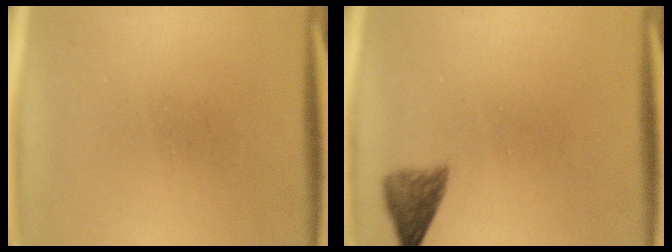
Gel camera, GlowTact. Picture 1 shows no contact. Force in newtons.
{"total": 3.2}